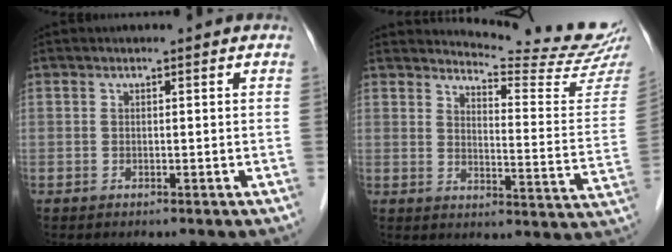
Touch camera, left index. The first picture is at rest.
{"total": 15.4, "force": [15.1, -2.0, 2.0], "torque": [-0.031, -0.125, 0.177]}